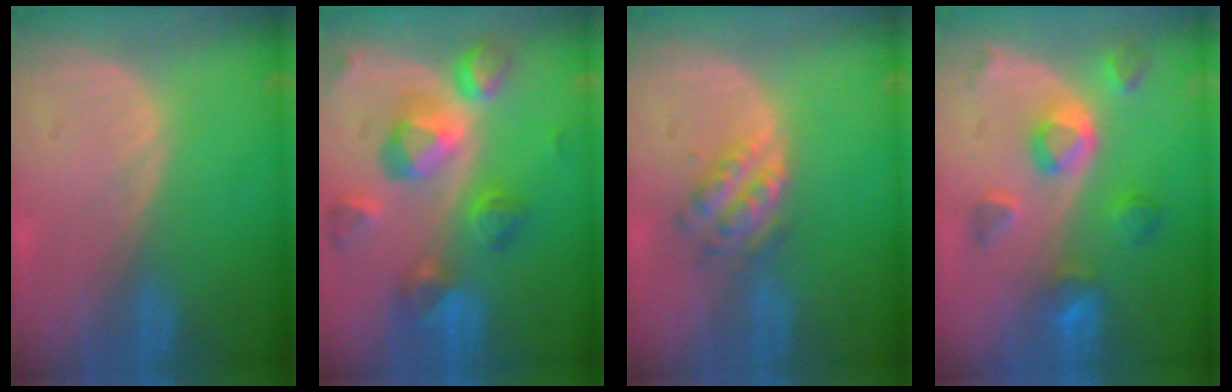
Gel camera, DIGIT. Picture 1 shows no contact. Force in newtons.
{"total": 10.4, "press": 9.3, "slide": 4.7}
{"total": 4.9, "press": 4.7, "slide": 1.6}
{"total": 7.8, "press": 7.0, "slide": 3.5}